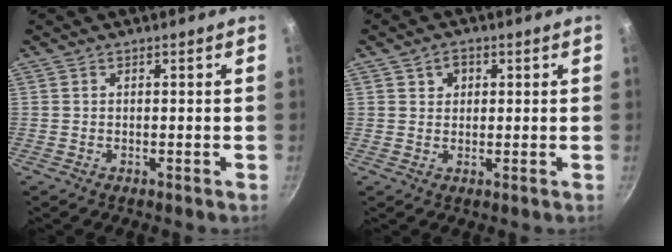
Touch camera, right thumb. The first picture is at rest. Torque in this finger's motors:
{"motor_torque": [0.01, 0.09, -0.02, 0.18, 0.07]}